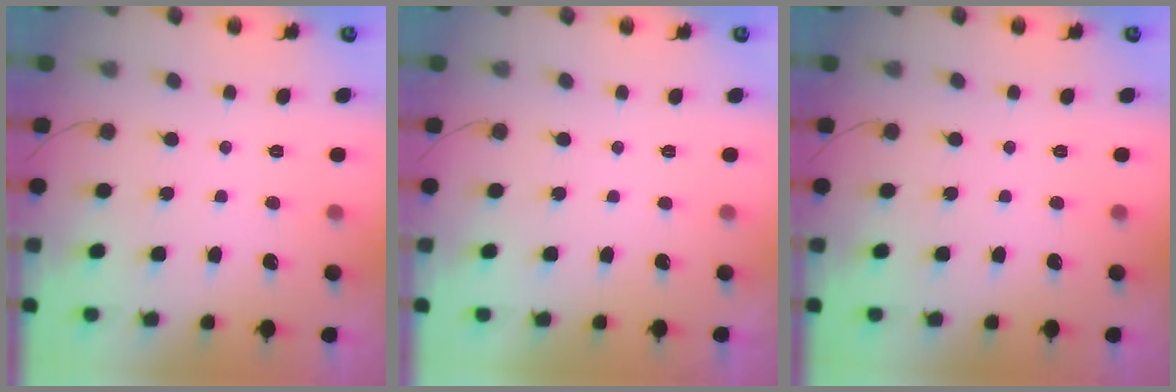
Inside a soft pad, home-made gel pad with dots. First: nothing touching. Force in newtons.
{"total": 2.2, "press": 2.1, "slide": 0.3}
{"total": 0.0}